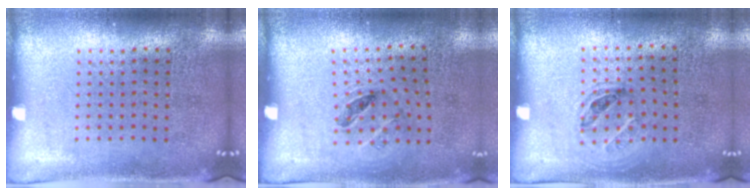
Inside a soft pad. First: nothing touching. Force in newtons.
{"total": 1.3, "press": 0.8, "slide": 1.1}
{"total": 1.0, "press": 0.8, "slide": 0.6}